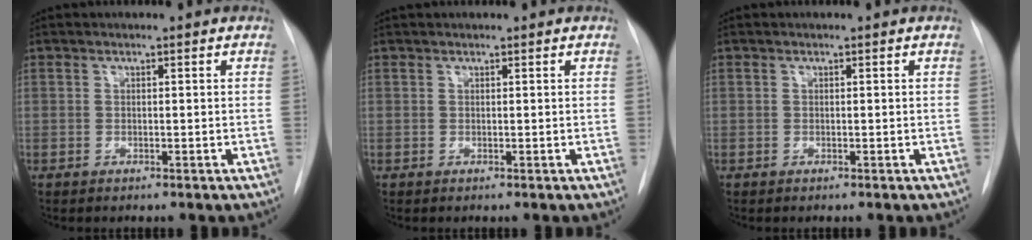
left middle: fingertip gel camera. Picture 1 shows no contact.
{"total": 1.1, "force": [1.0, 0.2, 0.4], "torque": [-0.008, 0.022, 0.020]}
{"total": 0.0}